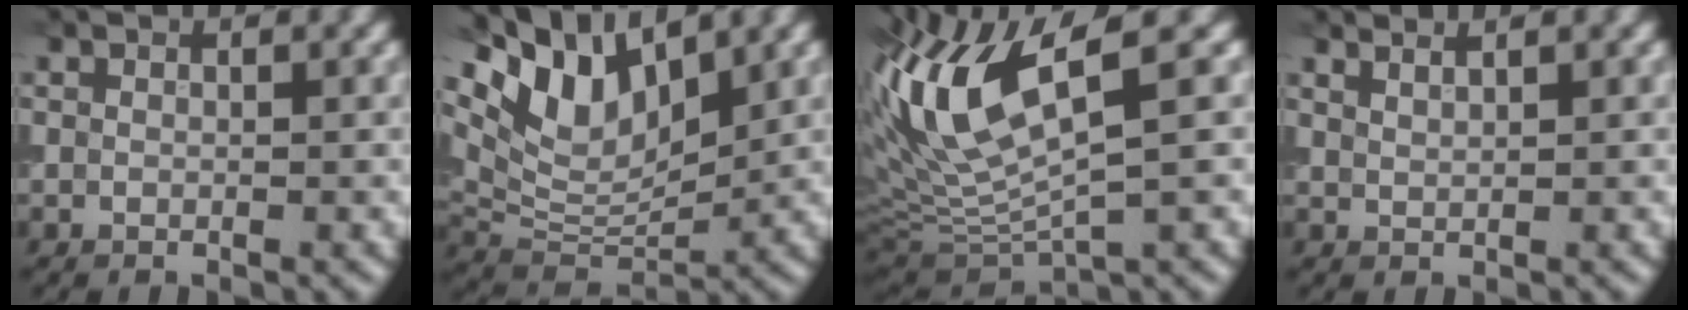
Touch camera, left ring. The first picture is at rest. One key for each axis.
{"total": 8.0, "fx": 5.1, "fy": 3.7, "fz": 5.0, "tx": -0.096, "ty": 0.006, "tz": 0.095}
{"total": 10.3, "fx": 3.2, "fy": 3.3, "fz": 9.2, "tx": -0.202, "ty": 0.004, "tz": 0.064}
{"total": 1.9, "fx": 1.6, "fy": 0.5, "fz": 0.8, "tx": -0.001, "ty": 0.001, "tz": 0.017}